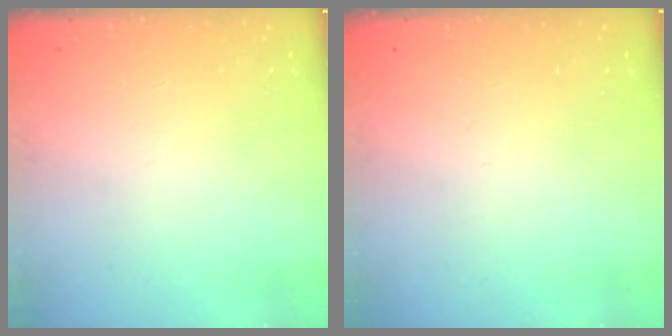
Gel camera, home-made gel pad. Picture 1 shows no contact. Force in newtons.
{"total": 0.0}